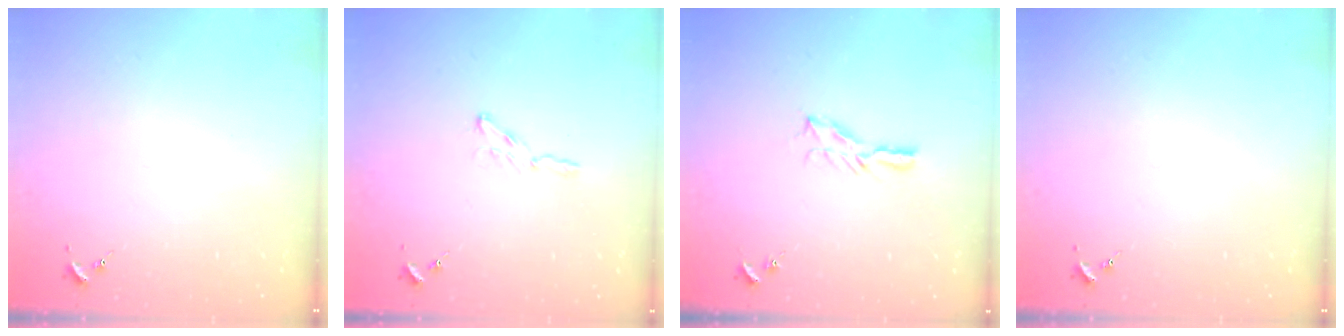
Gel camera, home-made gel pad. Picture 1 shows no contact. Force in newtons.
{"total": 3.9, "press": 3.8, "slide": 0.5}
{"total": 4.7, "press": 4.7, "slide": 0.5}
{"total": 0.0}